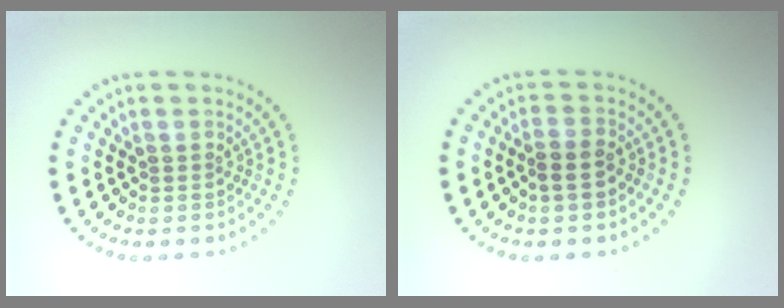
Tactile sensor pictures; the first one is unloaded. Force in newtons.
{"total": 2.0, "press": 1.8, "slide": 0.8}